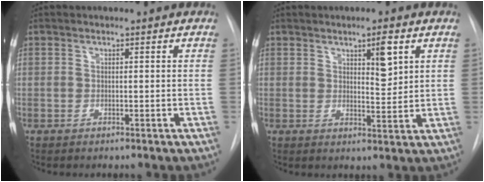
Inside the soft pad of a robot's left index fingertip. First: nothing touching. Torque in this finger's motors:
{"motor_torque": [0.17, -0.10, 0.20, 0.06]}